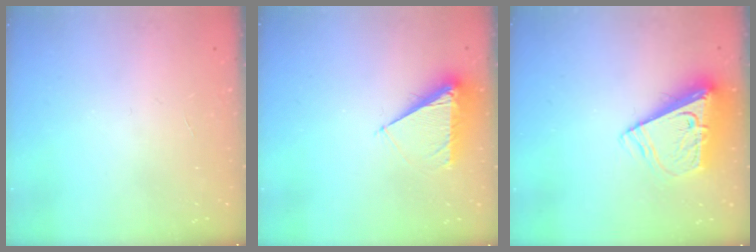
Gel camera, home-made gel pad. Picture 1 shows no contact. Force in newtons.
{"total": 7.4, "press": 7.3, "slide": 1.0}
{"total": 9.4, "press": 9.4, "slide": 1.2}